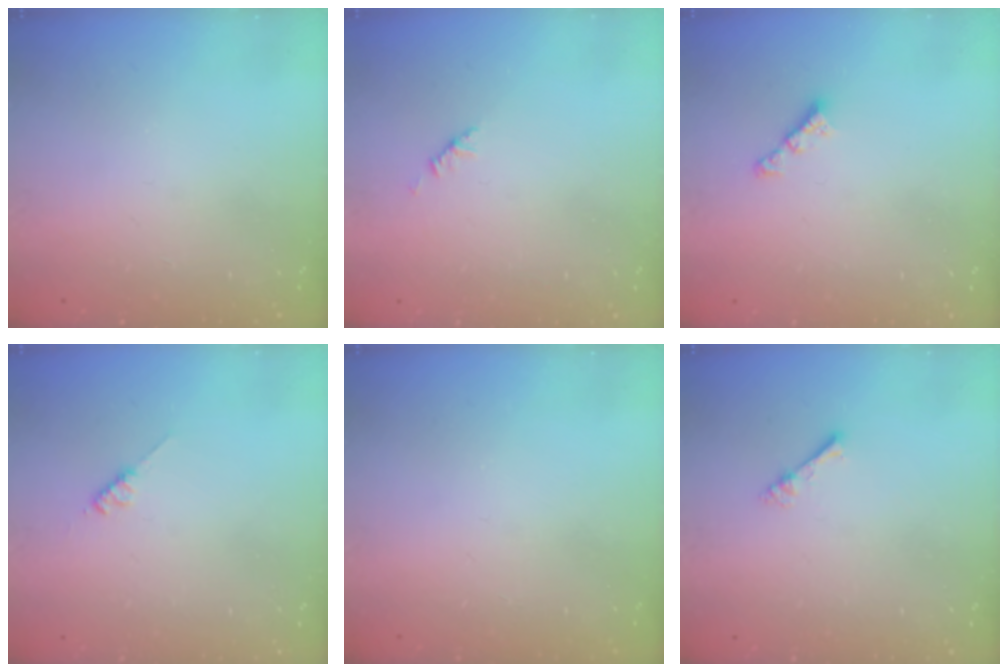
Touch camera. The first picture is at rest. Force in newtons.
{"total": 1.9, "press": 1.8, "slide": 0.6}
{"total": 3.4, "press": 3.3, "slide": 0.6}
{"total": 2.8, "press": 2.8, "slide": 0.5}
{"total": 0.0}
{"total": 1.0, "press": 1.0, "slide": 0.3}